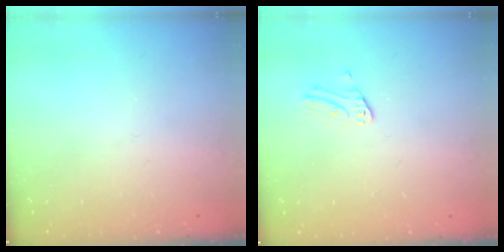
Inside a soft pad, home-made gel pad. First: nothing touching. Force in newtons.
{"total": 2.6, "press": 2.6, "slide": 0.3}